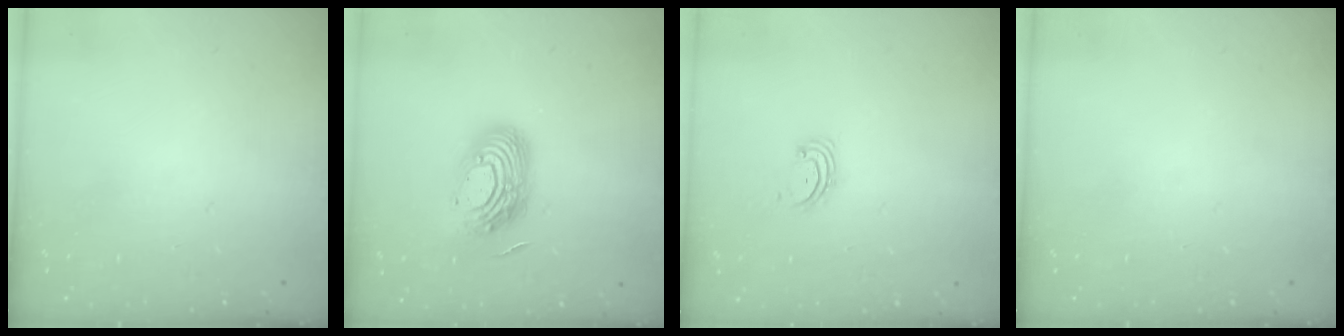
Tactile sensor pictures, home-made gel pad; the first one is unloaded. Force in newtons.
{"total": 14.5, "press": 14.5, "slide": 1.0}
{"total": 2.1, "press": 2.1, "slide": 0.3}
{"total": 0.0}